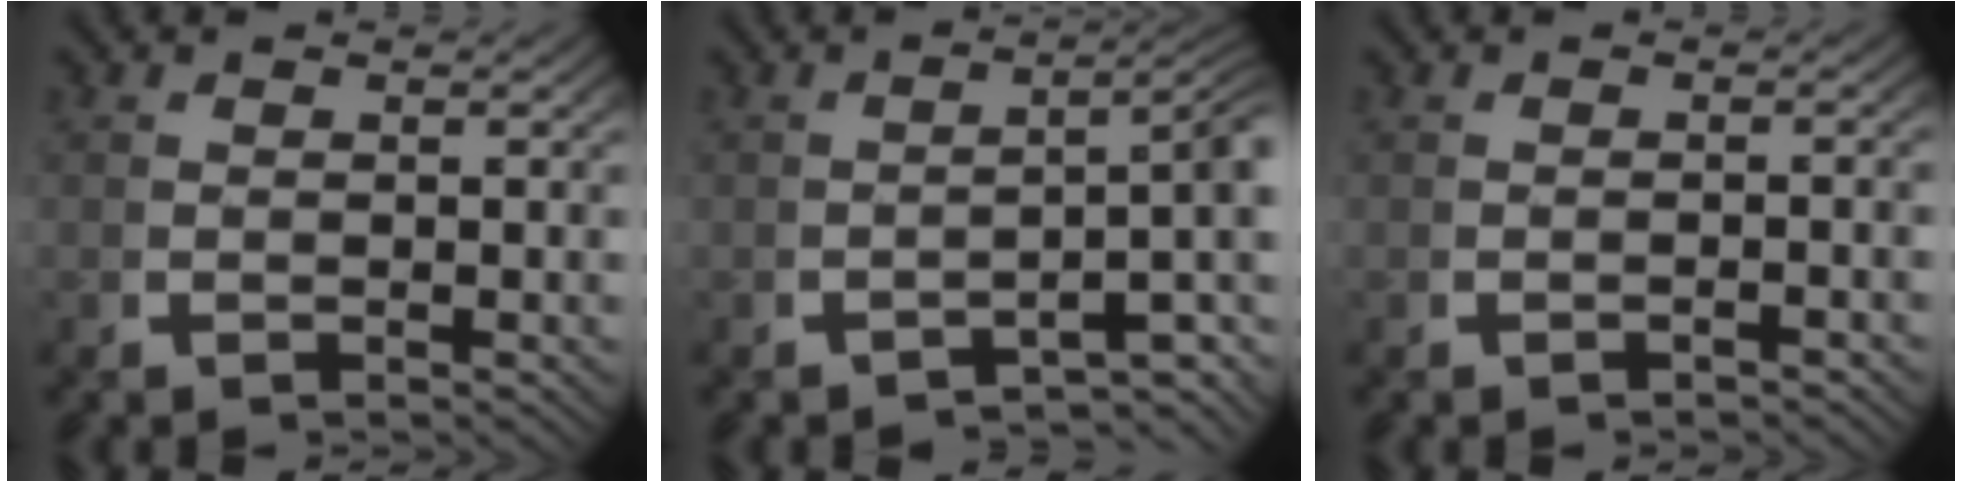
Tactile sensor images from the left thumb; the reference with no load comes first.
{"total": 7.1, "force": [-2.2, 3.4, 5.8], "torque": [-0.078, -0.003, -0.034]}
{"total": 1.1, "force": [-1.0, 0.0, 0.4], "torque": [-0.012, 0.003, -0.016]}